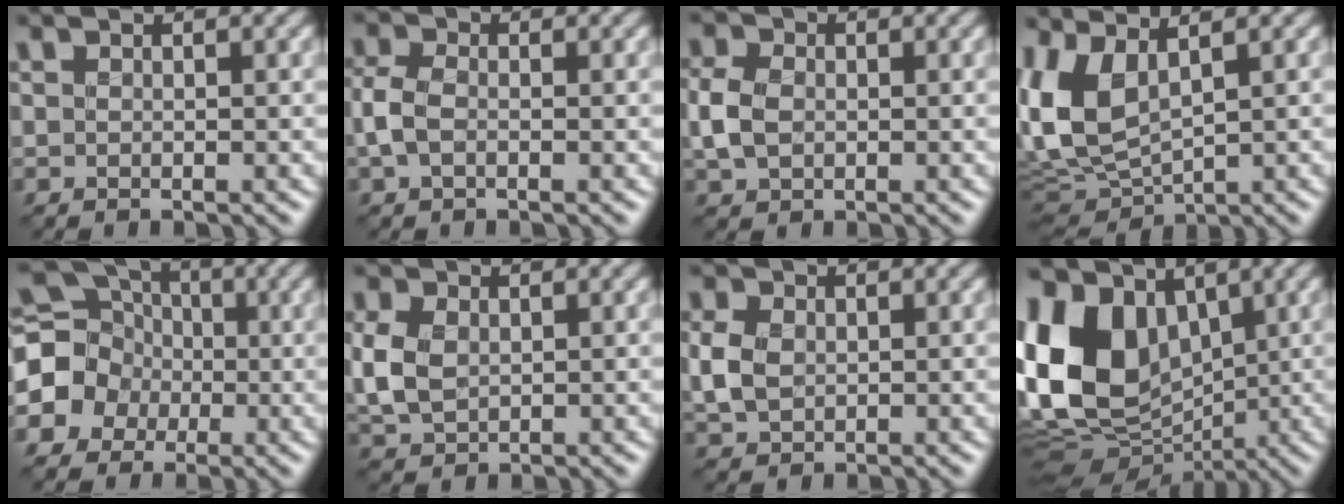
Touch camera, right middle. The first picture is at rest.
{"total": 2.2, "force": [-0.7, 1.3, 1.6], "torque": [-0.036, 0.001, -0.023]}
{"total": 2.9, "force": [-0.7, 2.2, 1.8], "torque": [-0.043, 0.002, -0.022]}
{"total": 7.2, "force": [1.1, 3.8, 6.0], "torque": [-0.148, -0.001, 0.016]}
{"total": 10.1, "force": [-1.6, 9.3, 3.6], "torque": [-0.108, 0.009, -0.058]}
{"total": 3.7, "force": [-0.2, 2.7, 2.5], "torque": [-0.061, 0.000, -0.008]}
{"total": 2.7, "force": [-0.4, 2.2, 1.7], "torque": [-0.040, 0.000, -0.015]}
{"total": 12.0, "force": [1.7, 8.6, 8.3], "torque": [-0.180, 0.013, 0.007]}